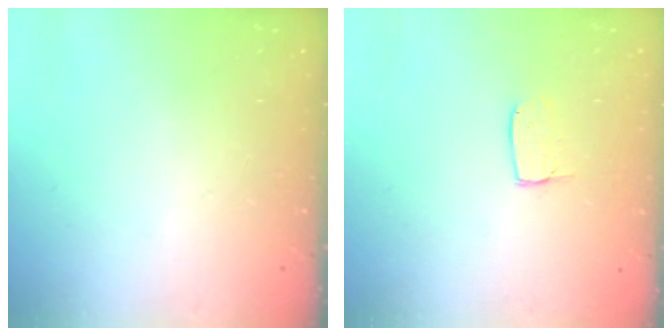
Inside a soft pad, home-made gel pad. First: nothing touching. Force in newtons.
{"total": 4.5, "press": 4.5, "slide": 0.3}